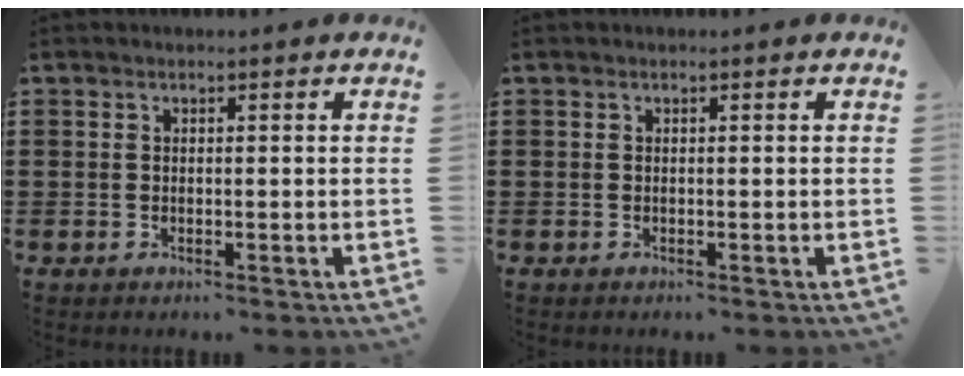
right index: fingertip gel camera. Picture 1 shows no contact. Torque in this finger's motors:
{"motor_torque": [0.26, 0.15, -0.03, 0.01]}